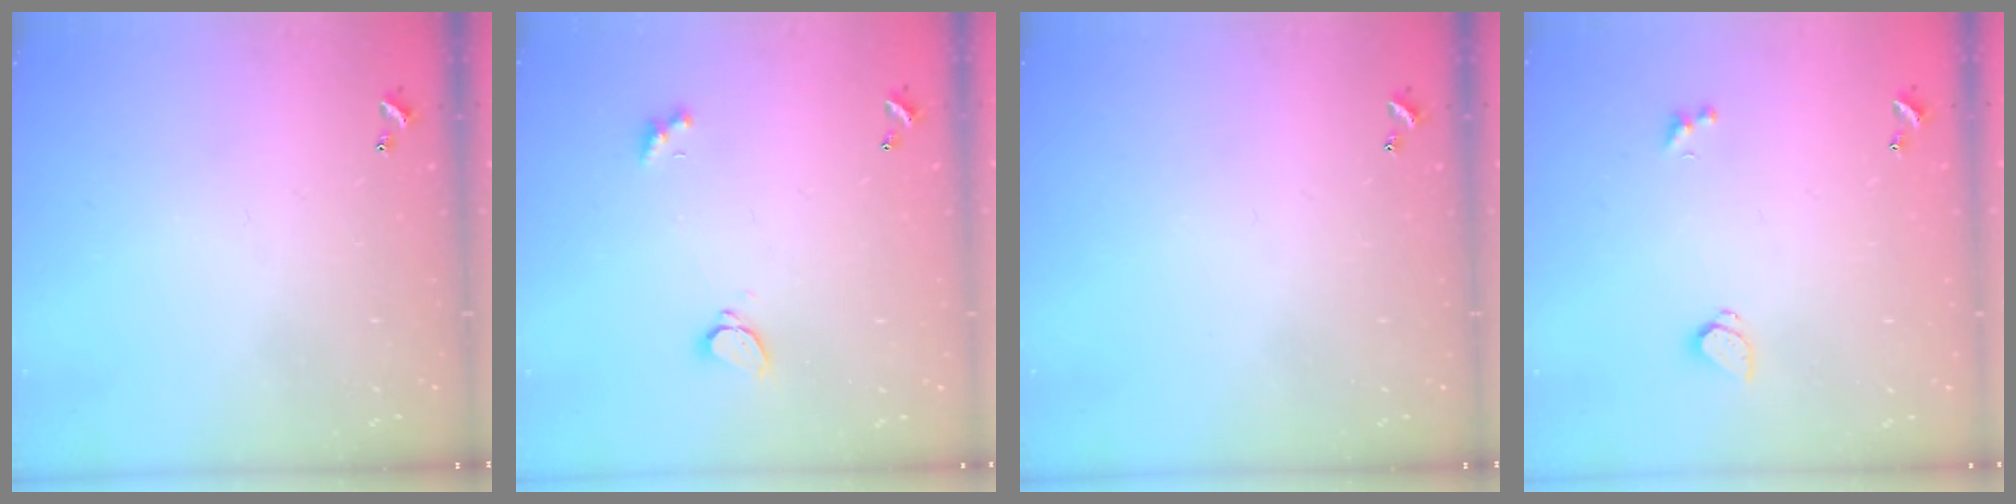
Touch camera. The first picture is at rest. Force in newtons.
{"total": 1.7, "press": 1.7, "slide": 0.3}
{"total": 0.0}
{"total": 0.8, "press": 0.6, "slide": 0.4}